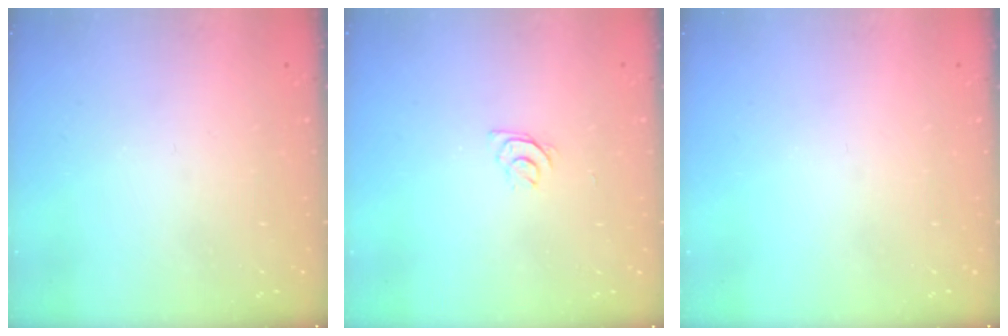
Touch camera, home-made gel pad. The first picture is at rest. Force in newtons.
{"total": 4.7, "press": 4.7, "slide": 0.5}
{"total": 0.0}